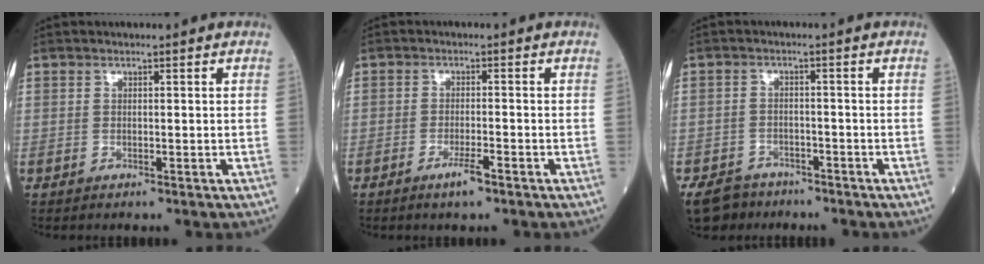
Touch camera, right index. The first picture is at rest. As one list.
[{"total": 3.0, "force": [-2.0, 0.2, 2.2], "torque": [-0.039, -0.002, -0.036]}, {"total": 6.5, "force": [-5.3, 3.6, 0.8], "torque": [-0.017, -0.004, -0.089]}]